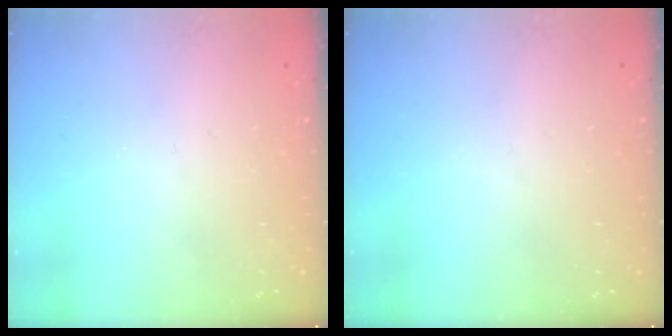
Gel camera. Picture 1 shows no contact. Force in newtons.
{"total": 0.0}